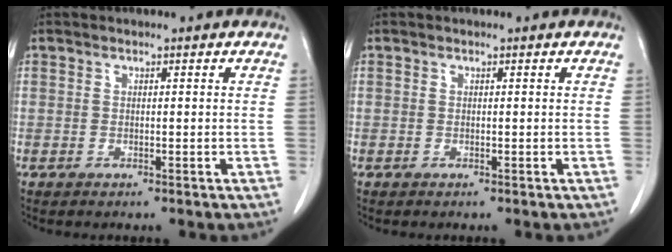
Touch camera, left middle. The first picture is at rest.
{"total": 0.0}